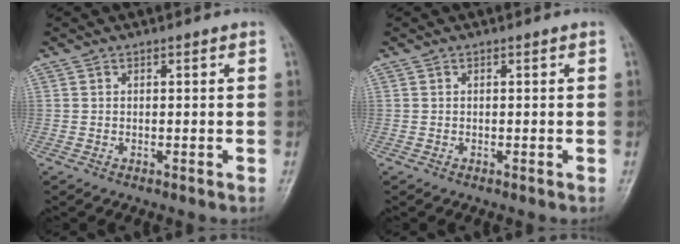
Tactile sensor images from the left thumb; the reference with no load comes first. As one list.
[{"total": 0.0}]